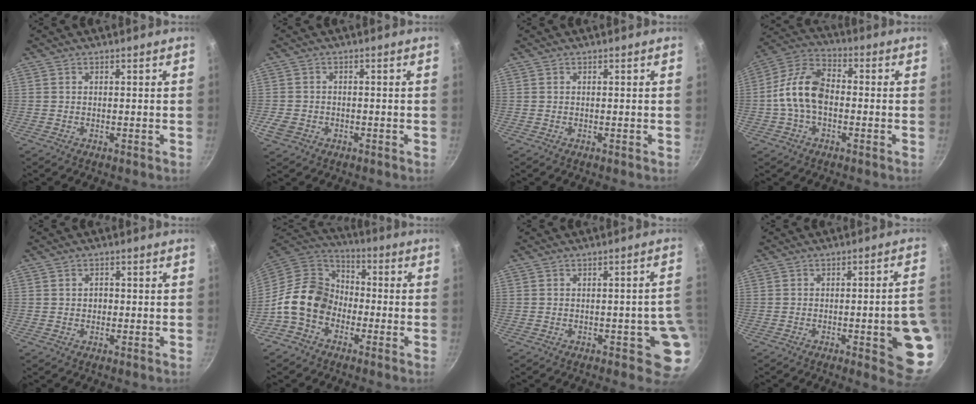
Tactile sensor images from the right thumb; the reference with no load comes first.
{"total": 4.0, "force": [-1.4, 3.2, 1.9], "torque": [-0.037, 0.010, -0.022]}
{"total": 0.0}
{"total": 12.0, "force": [-1.2, 7.4, 9.4], "torque": [-0.161, 0.041, -0.041]}
{"total": 1.8, "force": [0.0, 1.5, 1.0], "torque": [-0.010, 0.005, -0.001]}
{"total": 13.0, "force": [-3.9, 10.2, 7.0], "torque": [-0.084, 0.046, -0.096]}
{"total": 5.6, "force": [-1.4, 2.8, 4.6], "torque": [-0.009, 0.015, -0.017]}
{"total": 12.7, "force": [-3.5, 3.1, 11.8], "torque": [-0.110, 0.027, -0.042]}